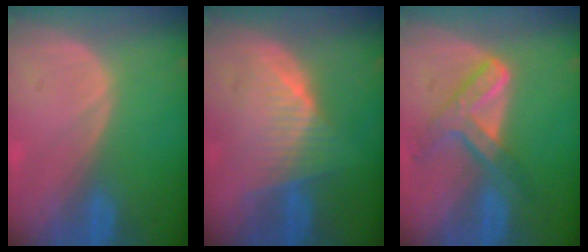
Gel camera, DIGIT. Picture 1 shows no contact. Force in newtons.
{"total": 7.0, "press": 6.5, "slide": 2.8}
{"total": 7.2, "press": 6.2, "slide": 3.8}